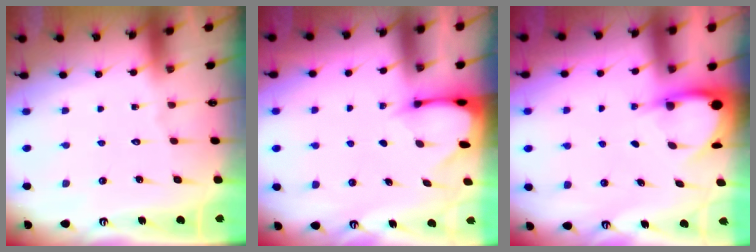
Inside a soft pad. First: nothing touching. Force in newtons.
{"total": 2.5, "press": 2.5, "slide": 0.3}
{"total": 3.9, "press": 3.9, "slide": 0.3}